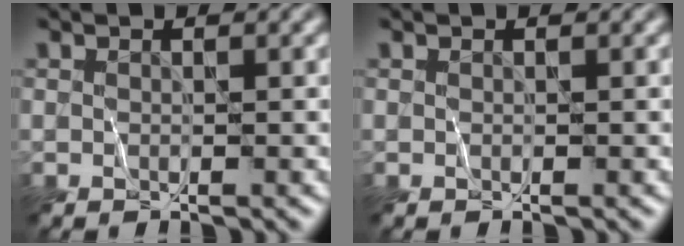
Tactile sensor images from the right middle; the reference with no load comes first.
{"total": 0.0}